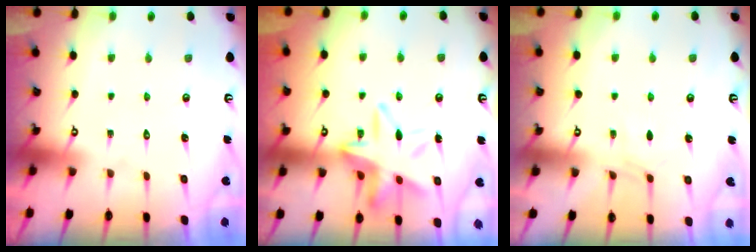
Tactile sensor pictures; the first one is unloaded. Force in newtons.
{"total": 15.5, "press": 15.4, "slide": 1.5}
{"total": 3.4, "press": 3.4, "slide": 0.5}